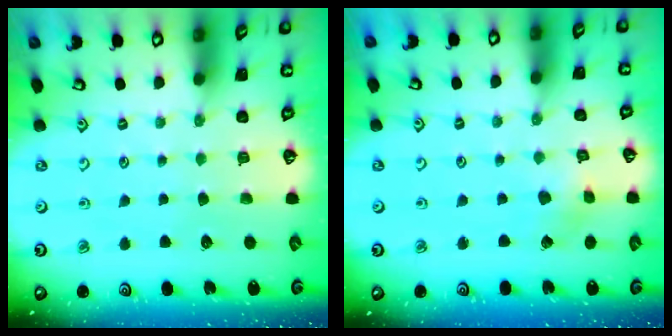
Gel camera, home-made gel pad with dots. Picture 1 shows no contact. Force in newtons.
{"total": 3.0, "press": 3.0, "slide": 0.4}